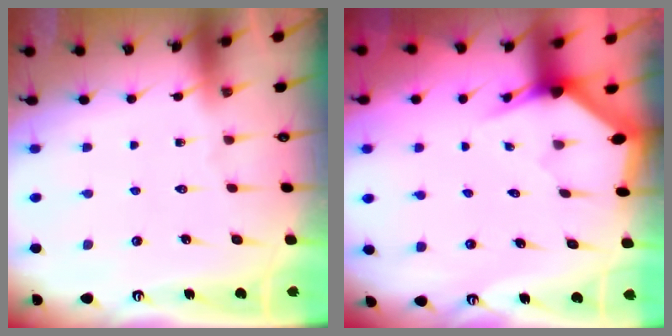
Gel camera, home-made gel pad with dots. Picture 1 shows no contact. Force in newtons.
{"total": 3.0, "press": 3.0, "slide": 0.1}